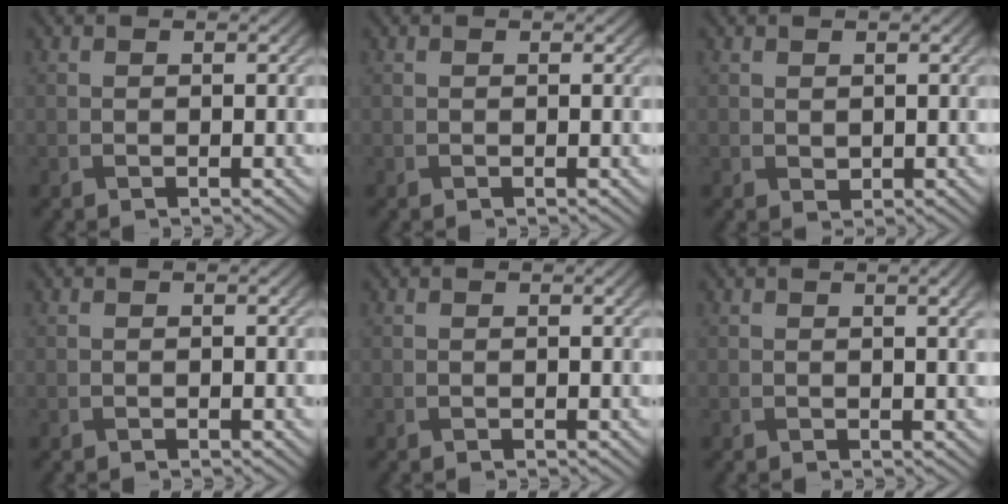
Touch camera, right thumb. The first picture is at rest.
{"total": 0.0}
{"total": 0.8, "force": [0.4, 0.5, 0.4], "torque": [-0.010, -0.004, 0.012]}
{"total": 0.0}
{"total": 0.0}
{"total": 2.6, "force": [0.9, 0.5, 2.4], "torque": [-0.029, 0.004, 0.014]}